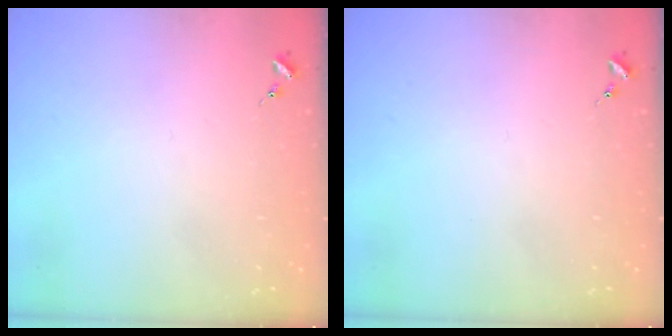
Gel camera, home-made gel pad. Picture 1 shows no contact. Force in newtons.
{"total": 0.0}